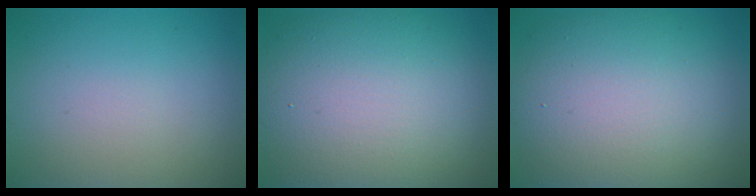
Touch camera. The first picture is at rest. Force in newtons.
{"total": 13.7, "press": 13.7, "slide": 0.7}
{"total": 13.0, "press": 13.0, "slide": 1.0}